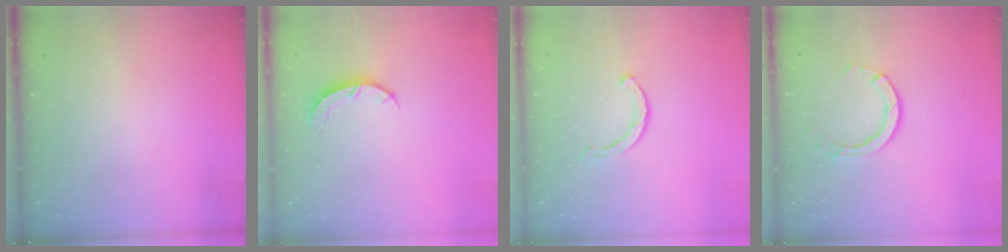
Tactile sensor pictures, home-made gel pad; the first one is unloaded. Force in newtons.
{"total": 3.6, "press": 3.5, "slide": 0.5}
{"total": 2.7, "press": 2.7, "slide": 0.4}
{"total": 4.7, "press": 4.7, "slide": 0.3}